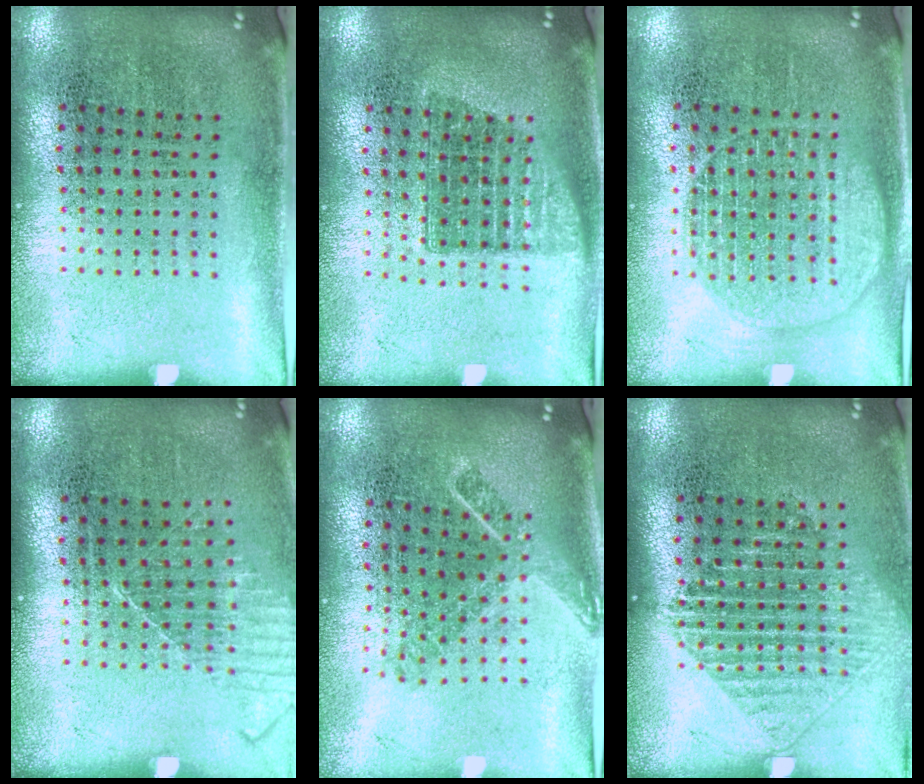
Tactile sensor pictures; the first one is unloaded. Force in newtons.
{"total": 1.4, "press": 1.2, "slide": 0.8}
{"total": 1.4, "press": 1.4, "slide": 0.2}
{"total": 1.2, "press": 1.2, "slide": 0.4}
{"total": 1.8, "press": 1.3, "slide": 1.3}
{"total": 1.2, "press": 1.1, "slide": 0.5}